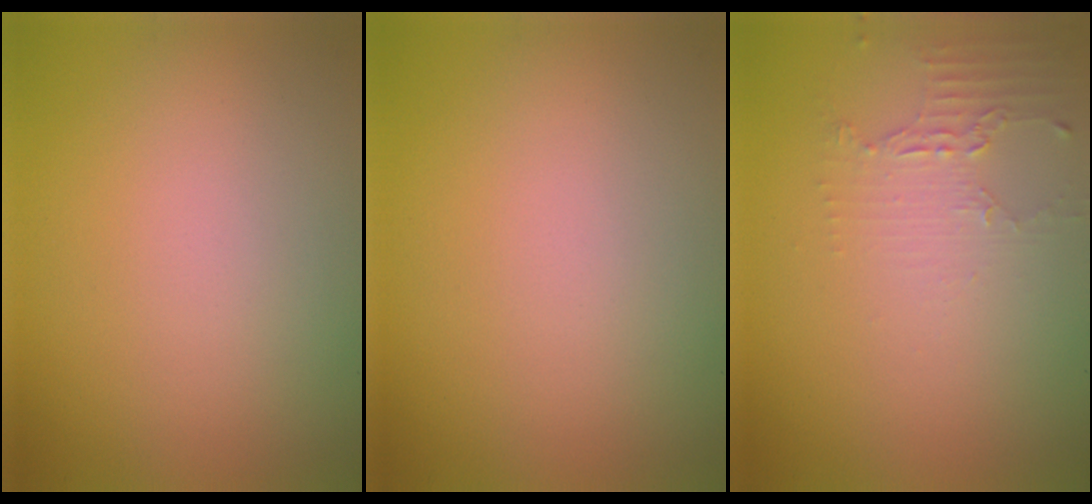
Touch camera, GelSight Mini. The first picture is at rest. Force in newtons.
{"total": 0.0}
{"total": 2.2, "press": 1.6, "slide": 1.5}